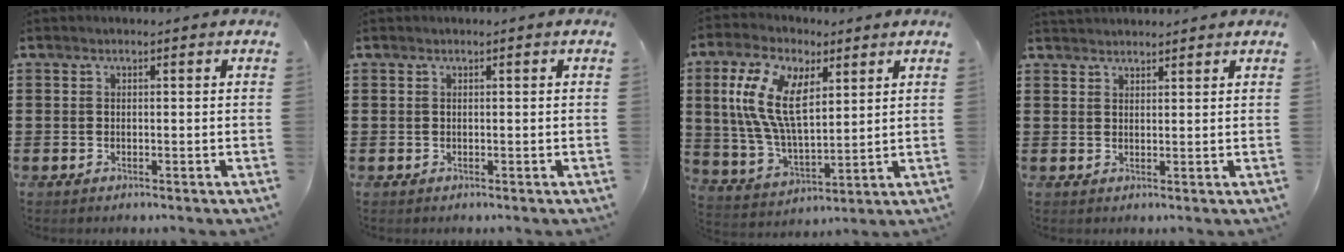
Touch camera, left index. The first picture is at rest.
{"total": 0.0}
{"total": 12.3, "force": [4.8, 6.1, 9.6], "torque": [-0.215, 0.003, 0.089]}
{"total": 1.7, "force": [1.7, 0.1, -0.3], "torque": [0.000, 0.001, 0.034]}